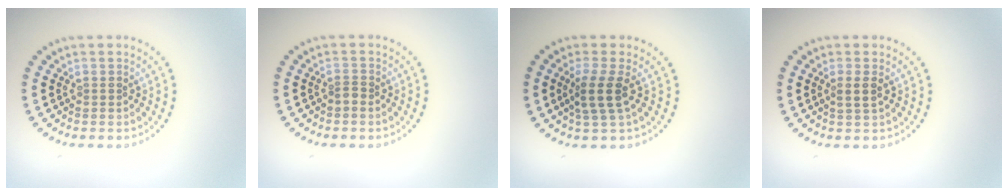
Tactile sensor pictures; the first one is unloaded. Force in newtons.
{"total": 0.8, "press": 0.5, "slide": 0.7}
{"total": 2.6, "press": 2.1, "slide": 1.6}
{"total": 1.3, "press": 1.1, "slide": 0.6}